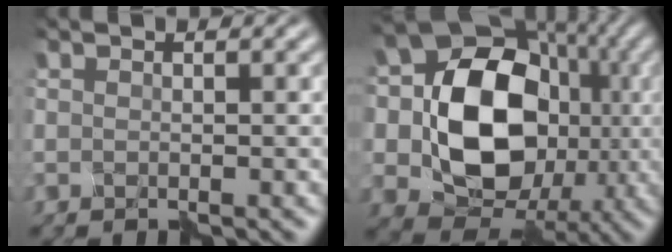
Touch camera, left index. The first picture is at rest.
{"total": 12.8, "force": [-0.4, 10.1, 7.8], "torque": [-0.115, 0.008, -0.008]}